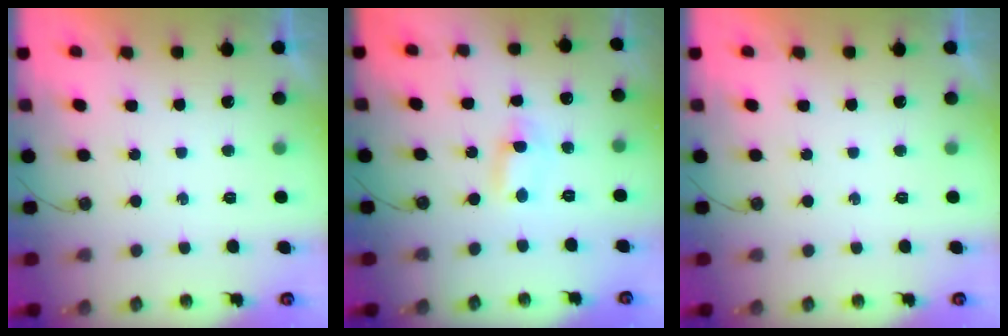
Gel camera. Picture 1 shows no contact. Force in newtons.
{"total": 1.1, "press": 0.8, "slide": 0.6}
{"total": 0.0}